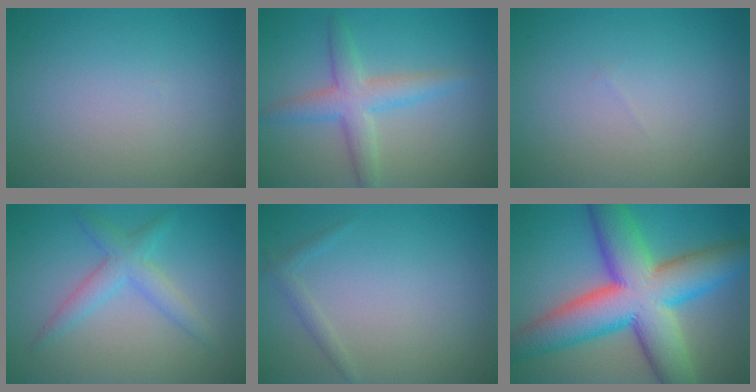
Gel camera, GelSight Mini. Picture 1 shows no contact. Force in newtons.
{"total": 3.8, "press": 3.8, "slide": 0.0}
{"total": 0.0}
{"total": 3.0, "press": 3.0, "slide": 0.1}
{"total": 1.0, "press": 1.0, "slide": 0.0}
{"total": 13.9, "press": 13.9, "slide": 0.5}